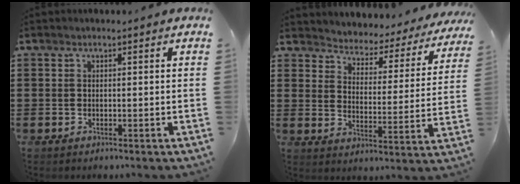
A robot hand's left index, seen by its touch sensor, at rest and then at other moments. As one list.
[{"total": 2.8, "force": [2.7, 0.5, -0.3], "torque": [-0.018, -0.033, 0.035]}]